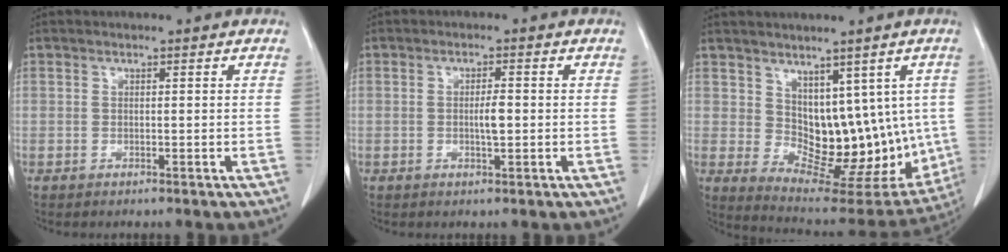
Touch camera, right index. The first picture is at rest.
{"total": 2.7, "force": [-0.2, 0.5, 2.6], "torque": [-0.048, 0.000, -0.003]}
{"total": 14.5, "force": [2.0, 8.7, 11.5], "torque": [-0.138, -0.001, 0.058]}